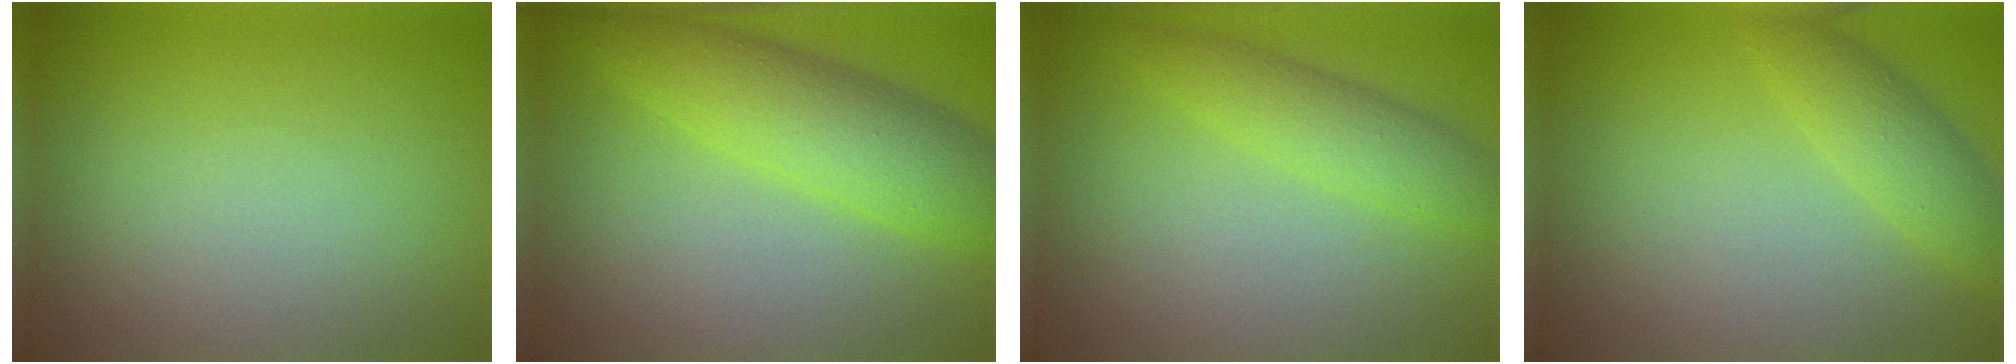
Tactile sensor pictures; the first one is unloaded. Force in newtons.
{"total": 6.5, "press": 6.5, "slide": 0.2}
{"total": 3.3, "press": 3.3, "slide": 0.1}
{"total": 3.1, "press": 3.1, "slide": 0.2}